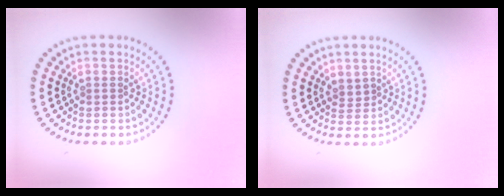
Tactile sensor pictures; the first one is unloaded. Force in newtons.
{"total": 0.6, "press": 0.4, "slide": 0.5}